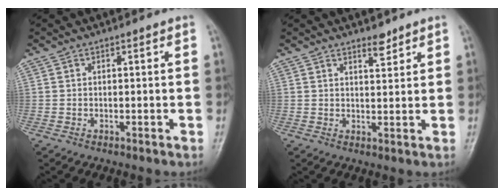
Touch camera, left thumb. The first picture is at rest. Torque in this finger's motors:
{"motor_torque": [0.00, 0.01, -0.08, -0.11, 0.08]}